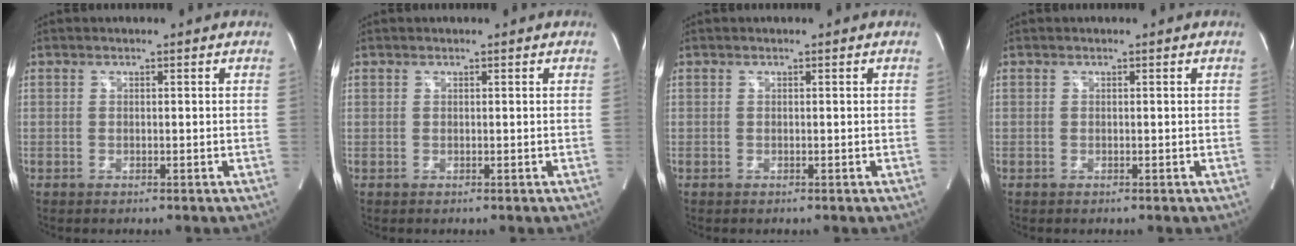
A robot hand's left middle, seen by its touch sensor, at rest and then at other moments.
{"total": 0.0}
{"total": 0.0}
{"total": 0.0}